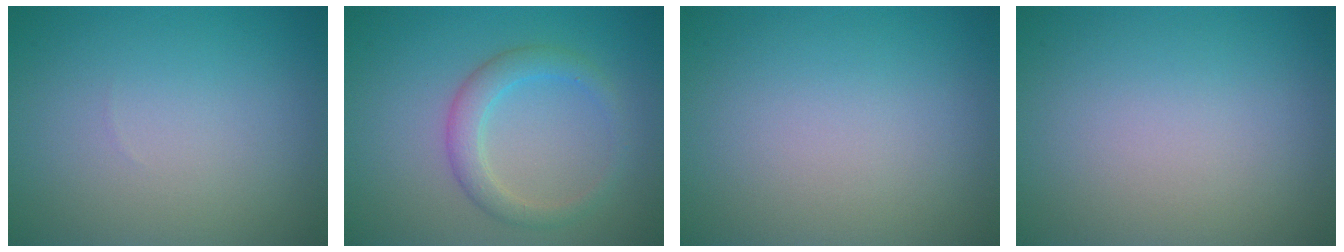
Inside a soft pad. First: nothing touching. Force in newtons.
{"total": 2.8, "press": 2.8, "slide": 0.2}
{"total": 0.0}
{"total": 0.0}